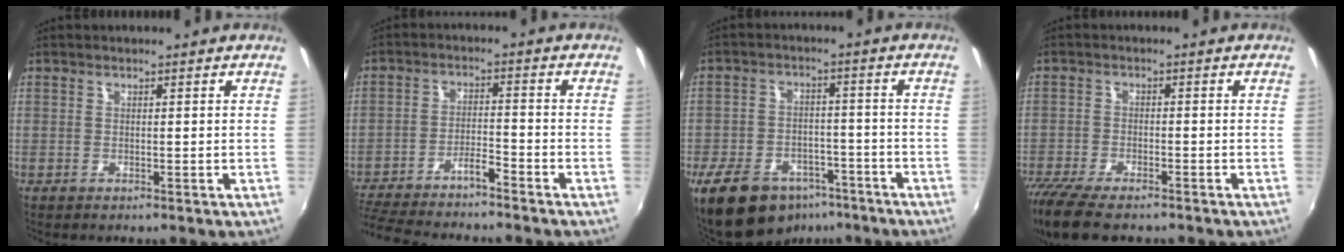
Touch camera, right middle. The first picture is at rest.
{"total": 9.3, "force": [-8.3, 0.3, 4.3], "torque": [-0.100, 0.004, -0.143]}
{"total": 15.4, "force": [-10.7, 8.7, 6.8], "torque": [-0.161, -0.003, -0.155]}
{"total": 12.4, "force": [-10.0, 3.6, 6.5], "torque": [-0.157, -0.048, -0.178]}